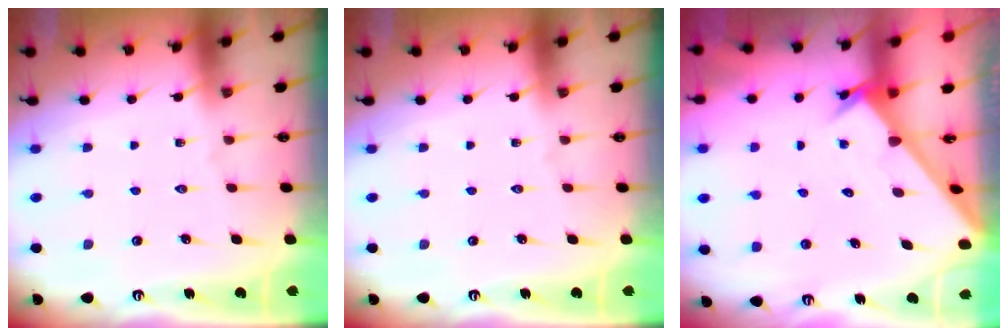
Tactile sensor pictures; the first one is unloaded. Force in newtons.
{"total": 0.0}
{"total": 2.3, "press": 2.3, "slide": 0.2}